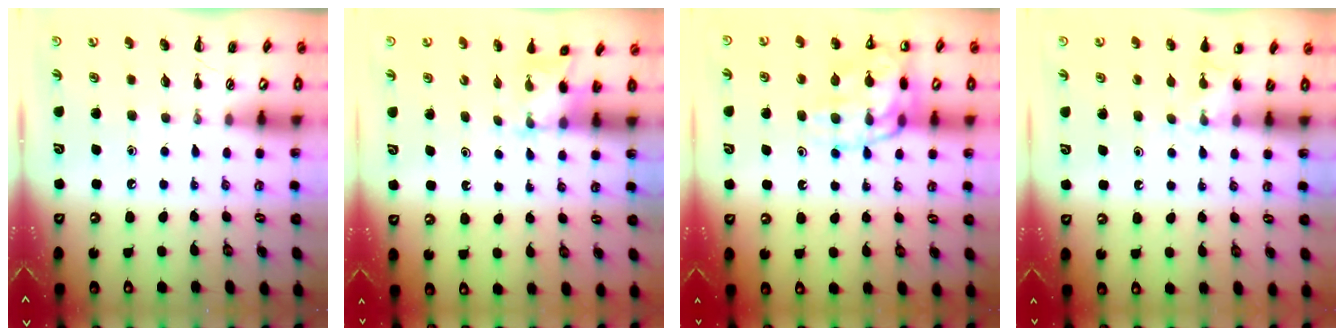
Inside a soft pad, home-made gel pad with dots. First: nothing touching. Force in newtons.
{"total": 2.3, "press": 2.2, "slide": 0.7}
{"total": 16.3, "press": 16.0, "slide": 2.8}
{"total": 5.1, "press": 4.8, "slide": 1.6}